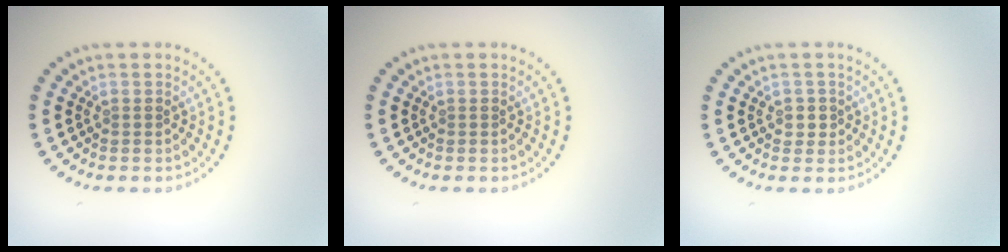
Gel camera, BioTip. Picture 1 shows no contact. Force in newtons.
{"total": 0.0}
{"total": 1.1, "press": 1.0, "slide": 0.5}